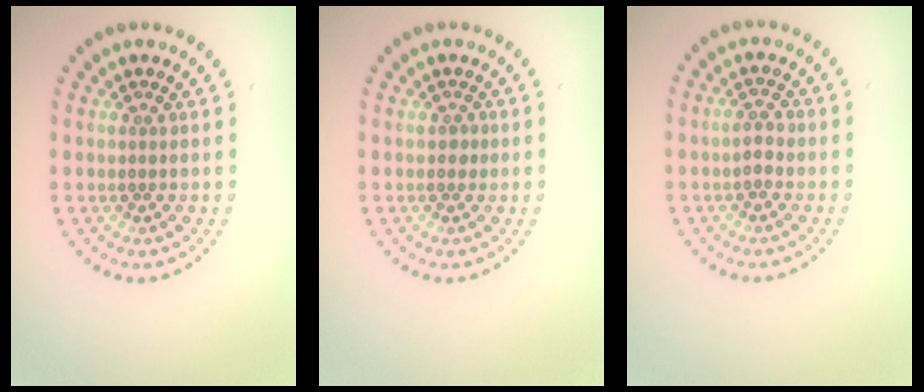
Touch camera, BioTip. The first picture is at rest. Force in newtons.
{"total": 0.7, "press": 0.7, "slide": 0.2}
{"total": 1.5, "press": 1.4, "slide": 0.2}